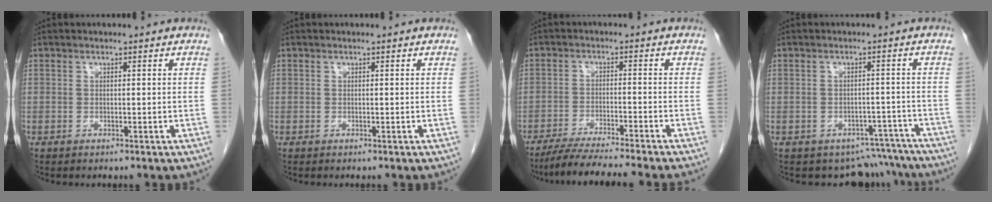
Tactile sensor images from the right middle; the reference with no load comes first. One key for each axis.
{"total": 0.0}
{"total": 10.7, "fx": -9.3, "fy": -1.4, "fz": 5.1, "tx": -0.061, "ty": -0.025, "tz": -0.148}
{"total": 7.9, "fx": -7.1, "fy": 3.6, "fz": -0.4, "tx": 0.027, "ty": 0.032, "tz": -0.078}